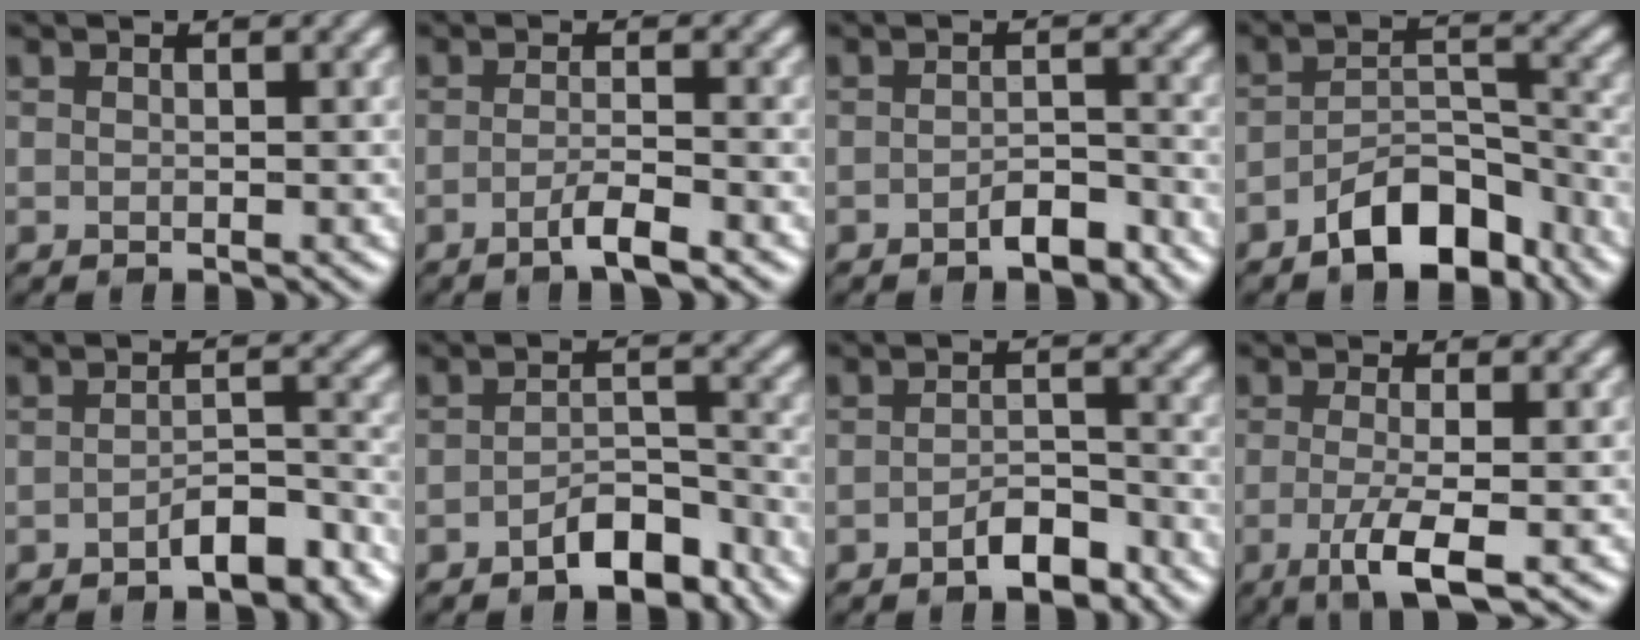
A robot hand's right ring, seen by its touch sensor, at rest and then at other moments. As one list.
[{"total": 2.6, "force": [-1.3, 0.5, 2.2], "torque": [-0.033, 0.005, -0.032]}, {"total": 2.6, "force": [-1.8, 1.0, 1.6], "torque": [-0.021, 0.008, -0.030]}, {"total": 6.5, "force": [-4.4, 3.2, 3.6], "torque": [-0.051, 0.000, -0.078]}, {"total": 4.0, "force": [-2.6, 1.6, 2.6], "torque": [-0.037, 0.009, -0.041]}, {"total": 4.2, "force": [-2.8, 1.8, 2.5], "torque": [-0.034, 0.010, -0.048]}, {"total": 3.1, "force": [-2.0, 1.3, 1.9], "torque": [-0.028, 0.008, -0.036]}, {"total": 4.5, "force": [-1.4, 1.1, 4.2], "torque": [-0.075, -0.008, -0.030]}]